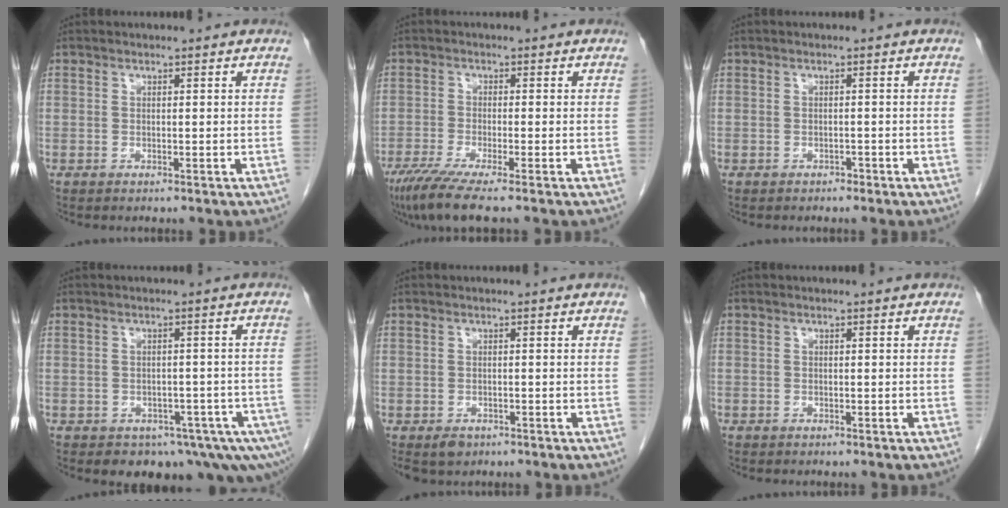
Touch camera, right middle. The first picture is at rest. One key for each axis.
{"total": 6.9, "fx": -5.1, "fy": -0.3, "fz": 4.6, "tx": -0.078, "ty": -0.022, "tz": -0.090}
{"total": 0.7, "fx": -0.6, "fy": 0.4, "fz": 0.2, "tx": -0.007, "ty": 0.000, "tz": -0.009}
{"total": 10.9, "fx": -7.1, "fy": 5.5, "fz": 6.2, "tx": -0.057, "ty": -0.003, "tz": -0.085}
{"total": 2.8, "fx": -1.8, "fy": 1.9, "fz": 1.0, "tx": -0.018, "ty": -0.002, "tz": -0.024}
{"total": 0.8, "fx": -0.5, "fy": 0.5, "fz": 0.0, "tx": -0.010, "ty": 0.002, "tz": -0.010}